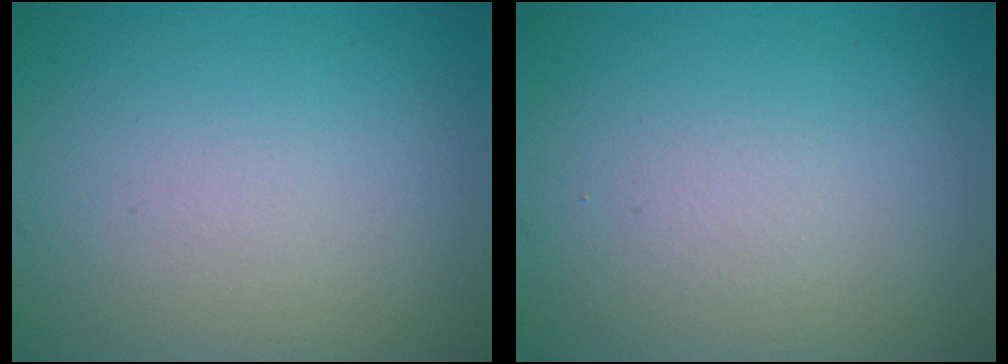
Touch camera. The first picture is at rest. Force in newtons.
{"total": 0.6, "press": 0.6, "slide": 0.1}